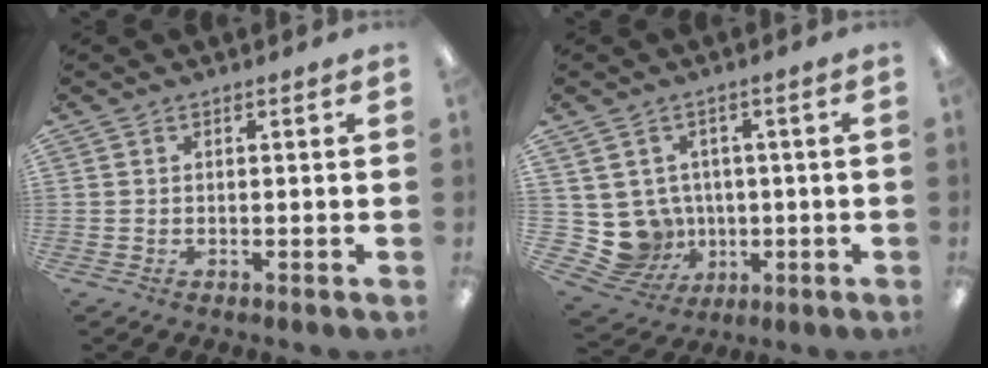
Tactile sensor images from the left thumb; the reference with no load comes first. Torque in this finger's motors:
{"motor_torque": [-0.01, 0.03, 0.05, 0.04, 0.00]}